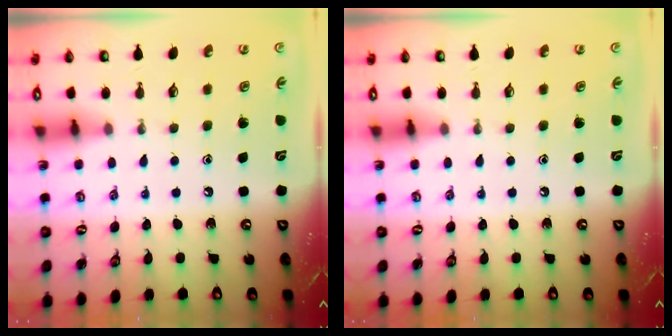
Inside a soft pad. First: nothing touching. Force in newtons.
{"total": 0.0}